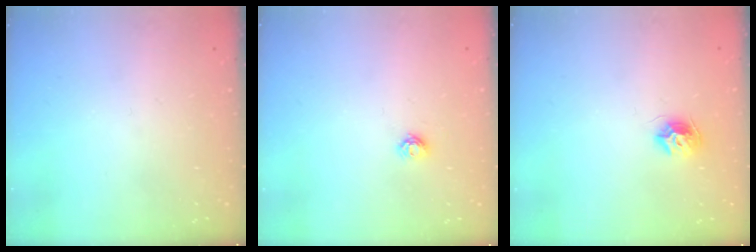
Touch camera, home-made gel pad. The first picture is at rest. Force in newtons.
{"total": 3.5, "press": 3.4, "slide": 0.4}
{"total": 8.1, "press": 8.1, "slide": 0.1}